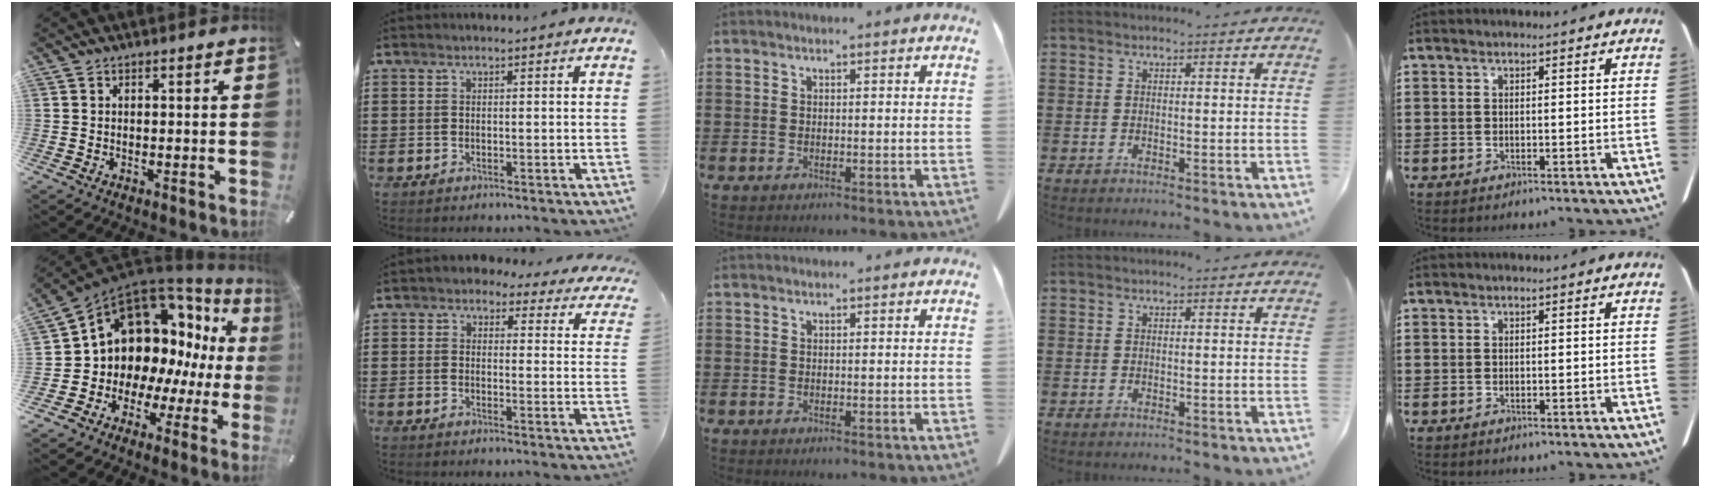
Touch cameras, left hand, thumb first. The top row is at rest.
{"thumb": {"total": 14.1, "force": [5.5, 11.2, 6.6], "torque": [-0.101, -0.079, 0.110]}, "index": {"total": 3.0, "force": [2.7, 1.0, 0.8], "torque": [-0.022, -0.011, 0.046]}}